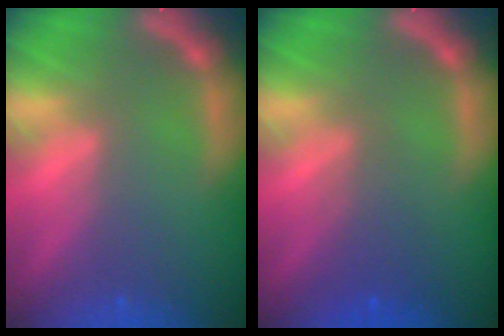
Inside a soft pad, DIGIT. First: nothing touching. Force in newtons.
{"total": 2.5}